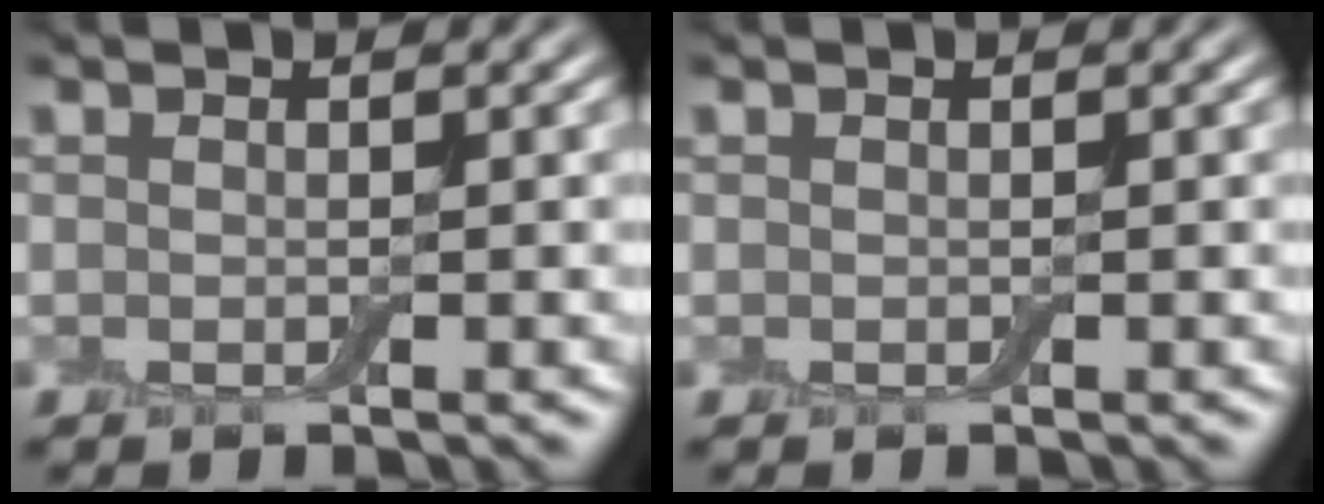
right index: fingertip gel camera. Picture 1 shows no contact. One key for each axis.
{"total": 0.0}